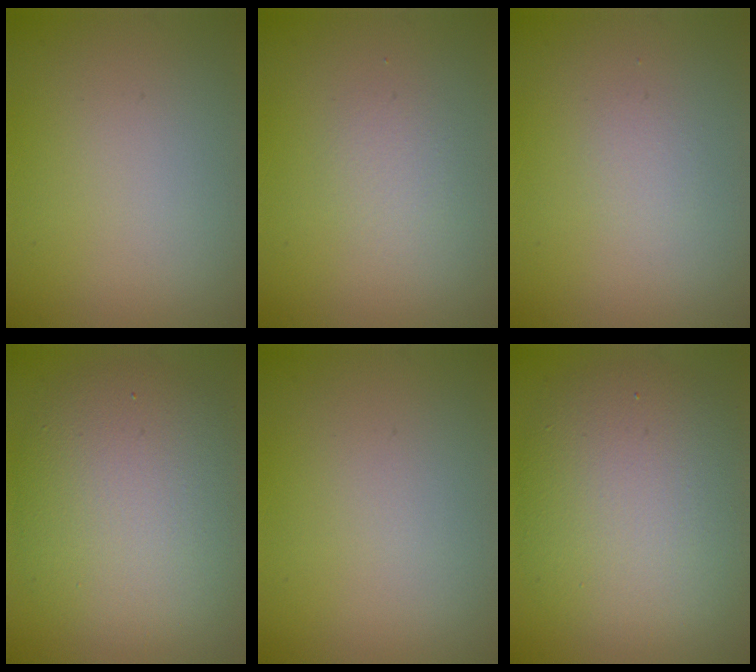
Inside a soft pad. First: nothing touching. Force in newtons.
{"total": 1.2, "press": 1.2, "slide": 0.1}
{"total": 0.7, "press": 0.7, "slide": 0.0}
{"total": 8.7, "press": 8.7, "slide": 0.5}
{"total": 0.0}
{"total": 9.0, "press": 8.9, "slide": 0.9}